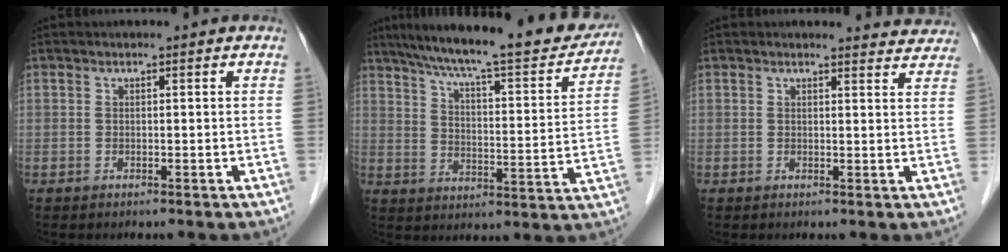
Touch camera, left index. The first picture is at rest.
{"total": 23.6, "force": [20.5, 2.8, 11.3], "torque": [-0.179, -0.019, 0.278]}
{"total": 4.5, "force": [4.4, 0.9, -0.2], "torque": [0.009, -0.015, 0.027]}